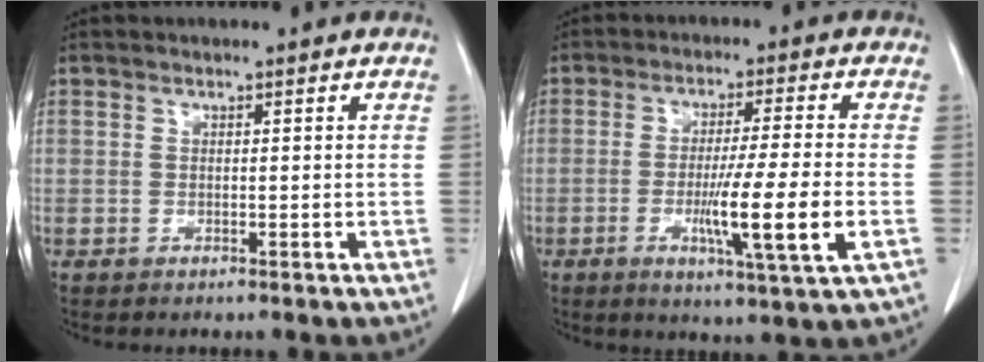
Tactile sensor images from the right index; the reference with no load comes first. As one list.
[{"total": 10.8, "force": [-2.7, -0.7, 10.5], "torque": [-0.178, -0.024, -0.049]}]